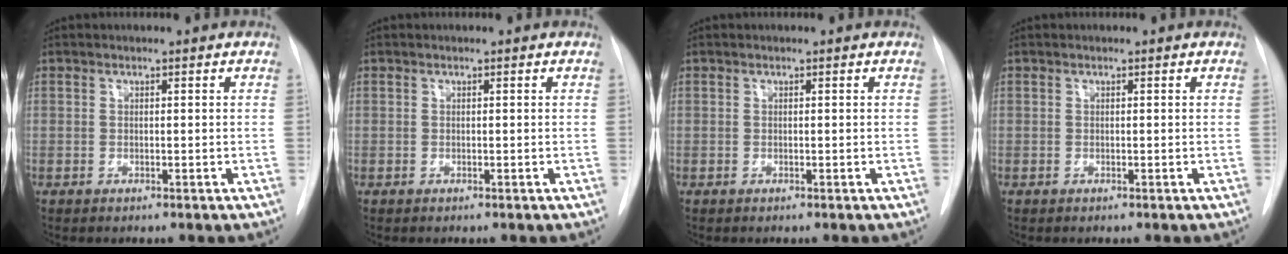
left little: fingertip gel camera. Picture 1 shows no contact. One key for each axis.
{"total": 0.0}
{"total": 0.0}
{"total": 0.0}